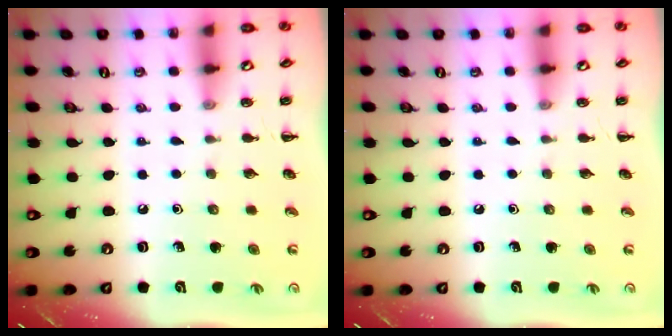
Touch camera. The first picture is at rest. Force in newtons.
{"total": 0.0}